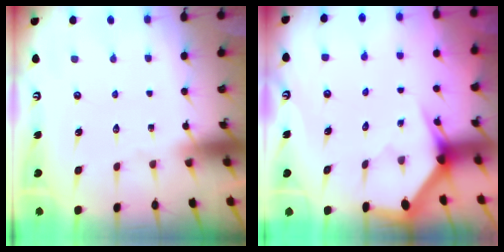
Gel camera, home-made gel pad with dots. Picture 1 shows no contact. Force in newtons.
{"total": 2.9, "press": 2.9, "slide": 0.0}